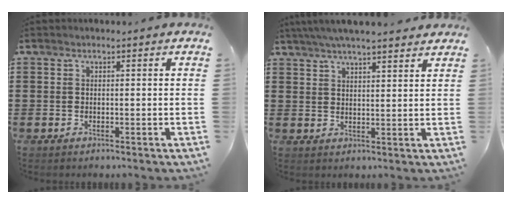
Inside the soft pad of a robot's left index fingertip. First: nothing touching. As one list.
[{"total": 4.7, "force": [4.3, 0.0, 1.9], "torque": [-0.048, -0.008, 0.077]}]